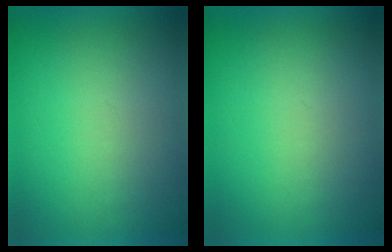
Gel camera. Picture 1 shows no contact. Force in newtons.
{"total": 1.2}